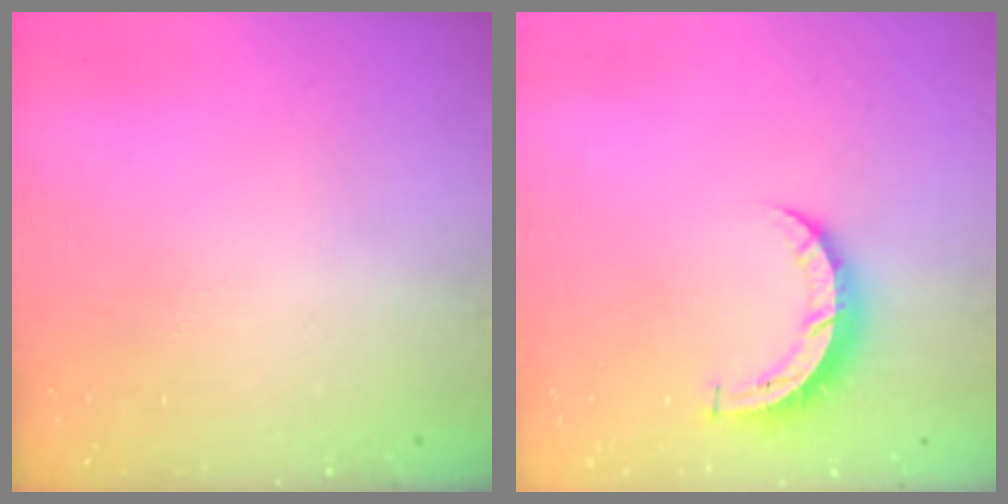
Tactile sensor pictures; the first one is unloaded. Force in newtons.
{"total": 6.7, "press": 6.7, "slide": 0.6}